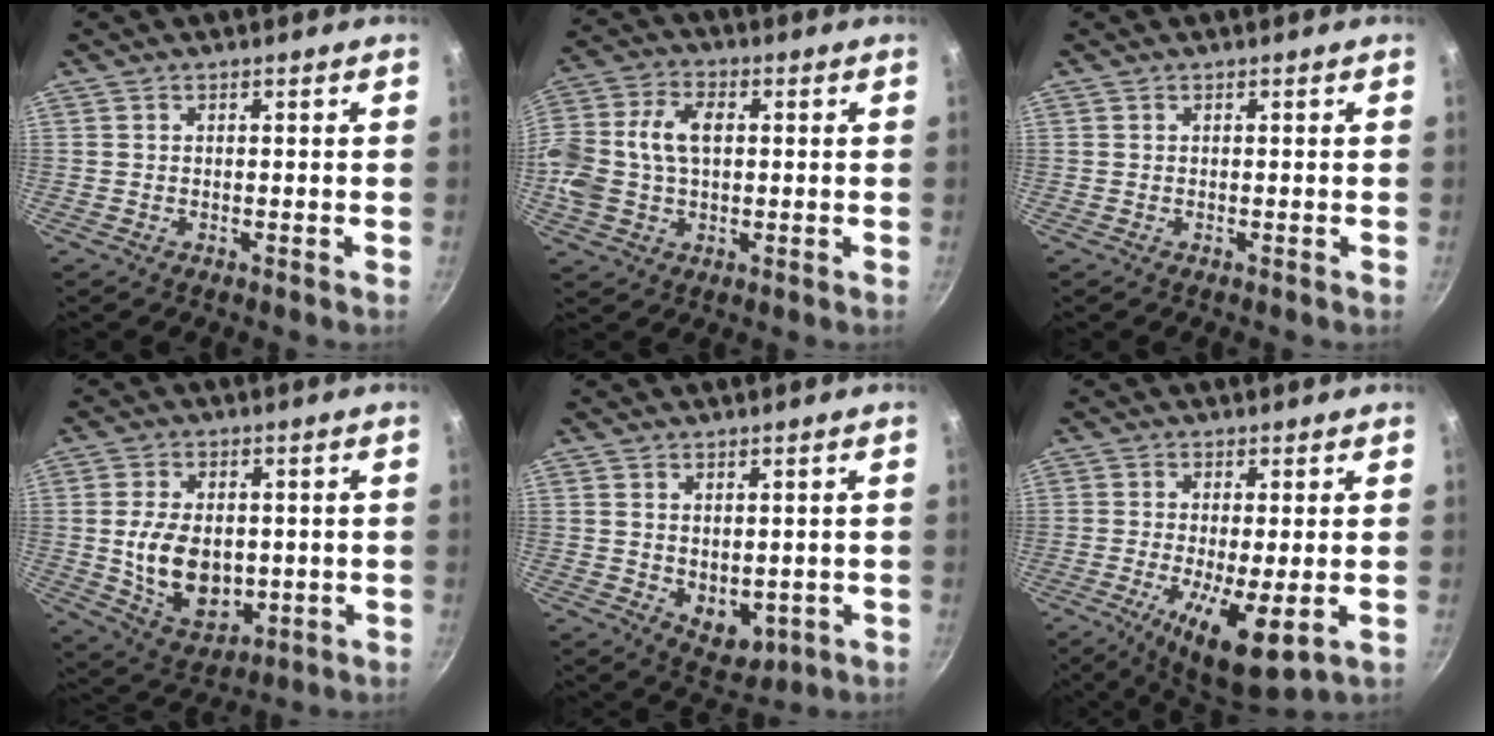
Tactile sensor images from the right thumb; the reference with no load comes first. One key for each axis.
{"total": 14.0, "fx": 0.9, "fy": 9.4, "fz": 10.4, "tx": -0.213, "ty": 0.030, "tz": 0.008}
{"total": 0.0}
{"total": 12.9, "fx": -0.3, "fy": 8.7, "fz": 9.5, "tx": -0.143, "ty": -0.013, "tz": 0.012}
{"total": 6.4, "fx": -0.1, "fy": 4.4, "fz": 4.7, "tx": -0.049, "ty": -0.016, "tz": 0.016}
{"total": 11.4, "fx": -2.8, "fy": 3.3, "fz": 10.6, "tx": -0.182, "ty": -0.013, "tz": -0.038}